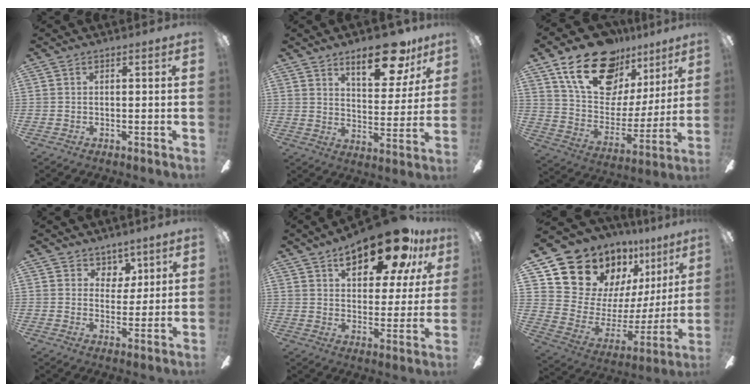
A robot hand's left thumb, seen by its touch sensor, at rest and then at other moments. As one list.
[{"total": 16.1, "force": [10.8, 6.6, 10.0], "torque": [-0.124, -0.057, 0.175]}, {"total": 22.8, "force": [14.8, 13.1, 11.3], "torque": [-0.188, -0.082, 0.269]}, {"total": 5.4, "force": [3.6, 3.9, 0.9], "torque": [-0.010, -0.012, 0.064]}, {"total": 20.7, "force": [13.0, 8.5, 13.8], "torque": [-0.202, -0.061, 0.212]}, {"total": 18.8, "force": [14.7, 10.7, 4.9], "torque": [-0.100, -0.120, 0.289]}]